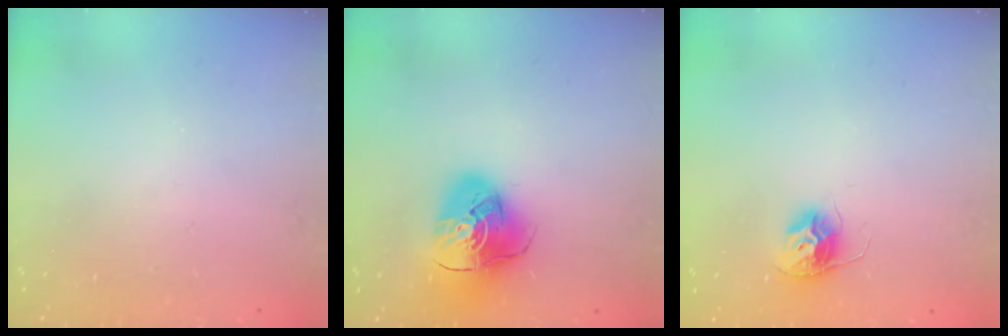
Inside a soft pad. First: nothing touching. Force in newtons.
{"total": 12.2, "press": 12.1, "slide": 1.6}
{"total": 10.1, "press": 10.1, "slide": 0.7}